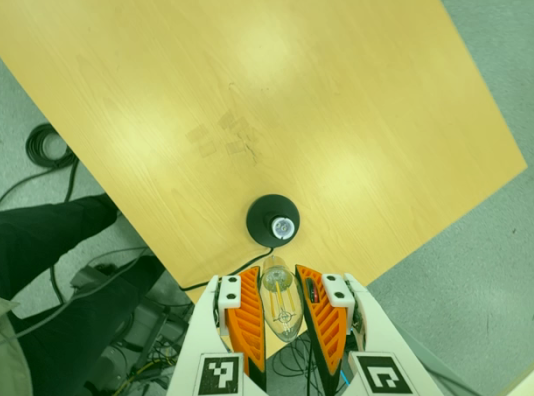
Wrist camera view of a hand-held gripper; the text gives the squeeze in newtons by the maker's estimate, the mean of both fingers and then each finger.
{"total": 20.6, "left": 21.8, "right": 19.5}